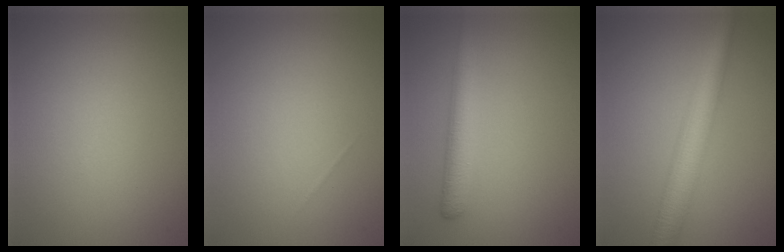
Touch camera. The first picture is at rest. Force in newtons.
{"total": 0.0}
{"total": 2.8, "press": 2.8, "slide": 0.1}
{"total": 4.8, "press": 4.8, "slide": 0.0}